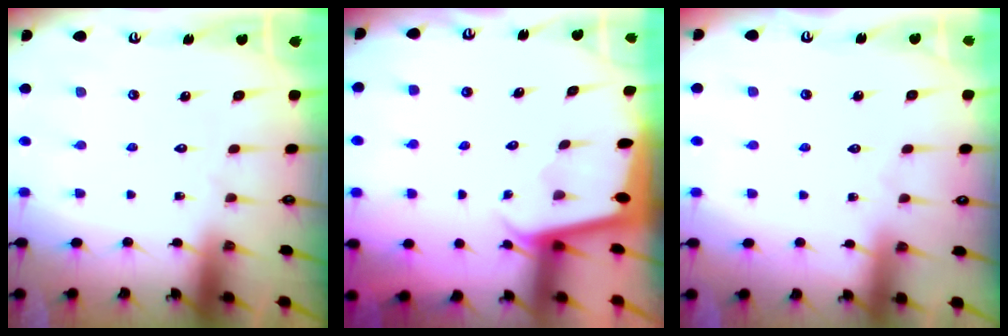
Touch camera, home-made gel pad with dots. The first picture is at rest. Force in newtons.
{"total": 1.9, "press": 1.9, "slide": 0.1}
{"total": 2.4, "press": 2.4, "slide": 0.4}